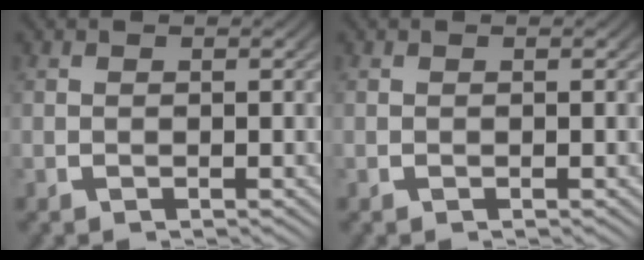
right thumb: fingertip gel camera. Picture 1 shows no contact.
{"total": 0.0}